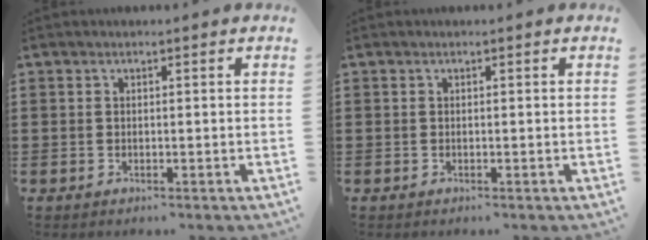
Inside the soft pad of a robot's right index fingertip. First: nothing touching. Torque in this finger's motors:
{"motor_torque": [-0.26, -0.09, 0.02, 0.01]}